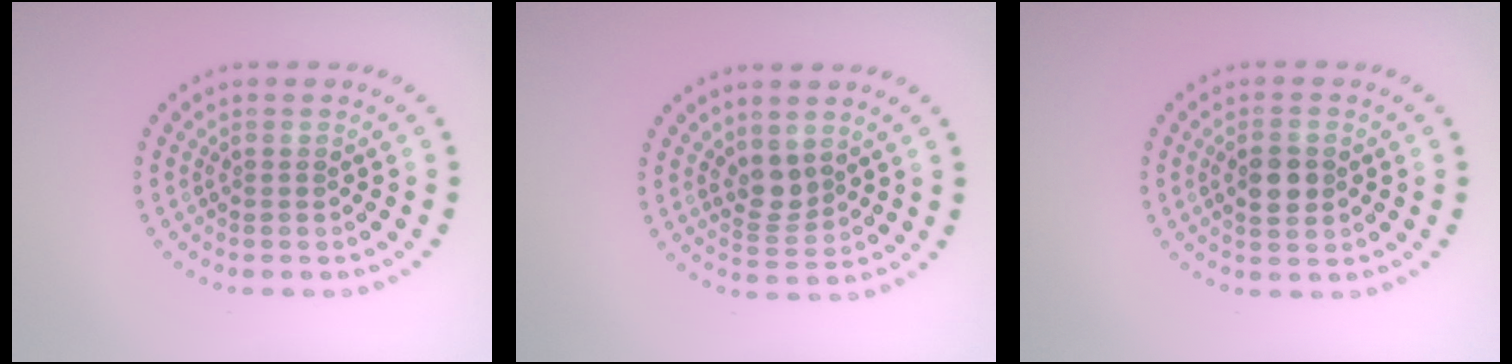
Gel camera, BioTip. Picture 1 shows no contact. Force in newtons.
{"total": 2.2, "press": 1.8, "slide": 1.4}
{"total": 2.7, "press": 2.6, "slide": 0.2}